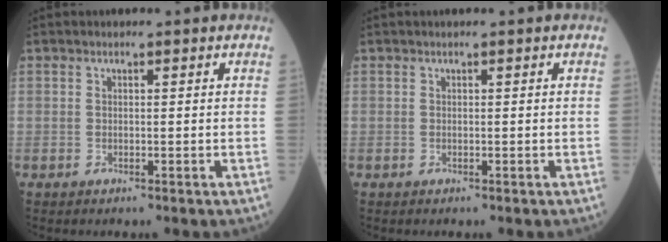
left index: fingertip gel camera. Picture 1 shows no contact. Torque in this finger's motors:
{"motor_torque": [0.25, -0.32, 0.00, 0.02]}